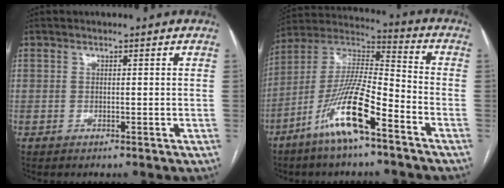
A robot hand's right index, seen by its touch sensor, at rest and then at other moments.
{"total": 14.5, "force": [-7.9, 1.9, 12.0], "torque": [-0.241, -0.008, -0.149]}